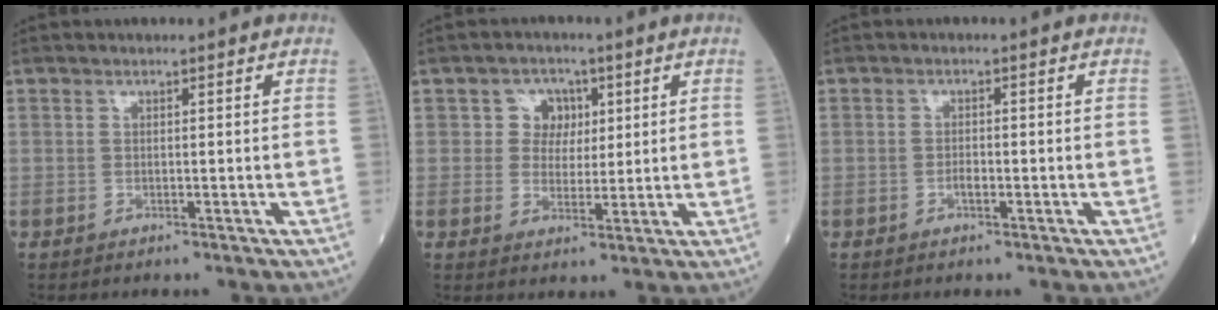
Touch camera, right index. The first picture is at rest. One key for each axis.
{"total": 4.3, "fx": 1.3, "fy": 3.9, "fz": 1.4, "tx": -0.016, "ty": 0.012, "tz": 0.020}
{"total": 1.3, "fx": -0.6, "fy": 0.5, "fz": 1.0, "tx": -0.019, "ty": 0.003, "tz": -0.010}